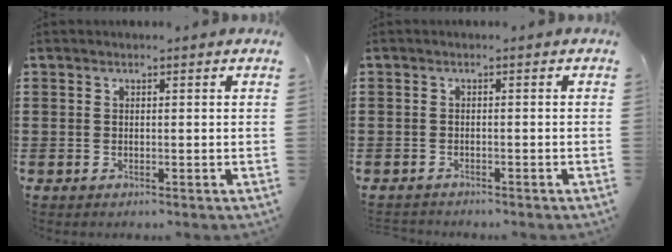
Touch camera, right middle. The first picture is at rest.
{"total": 0.8, "force": [-0.8, 0.1, -0.1], "torque": [-0.001, 0.002, -0.018]}